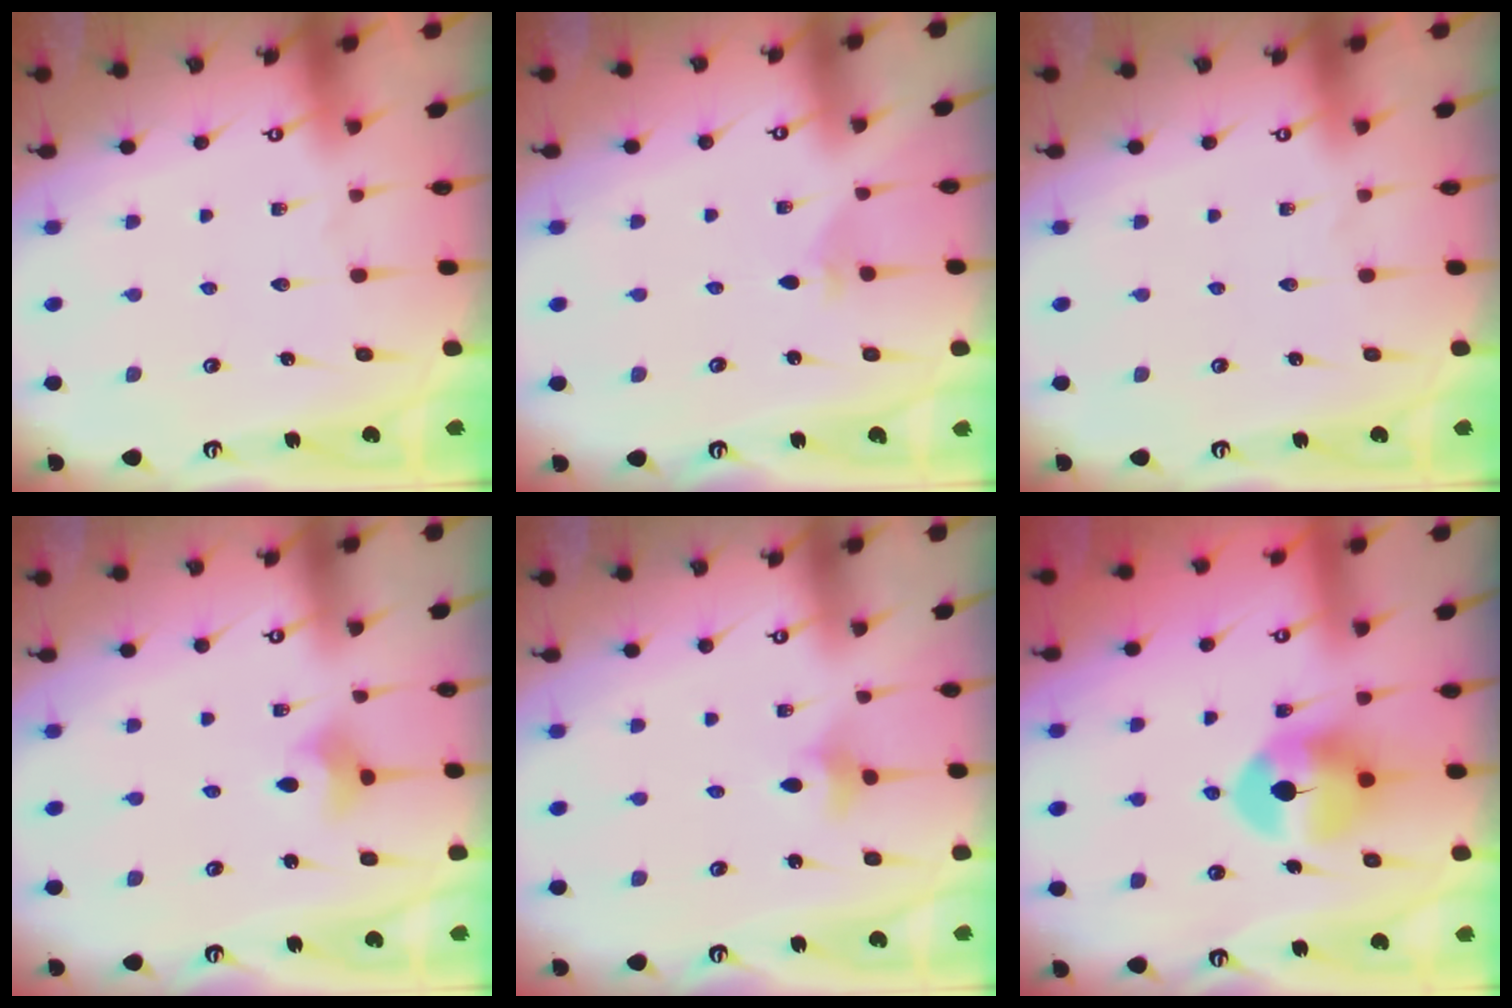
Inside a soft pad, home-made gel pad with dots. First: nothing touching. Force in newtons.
{"total": 1.5, "press": 1.5, "slide": 0.4}
{"total": 0.0}
{"total": 5.2, "press": 5.0, "slide": 1.4}
{"total": 2.9, "press": 2.9, "slide": 0.6}
{"total": 9.3, "press": 9.3, "slide": 0.4}